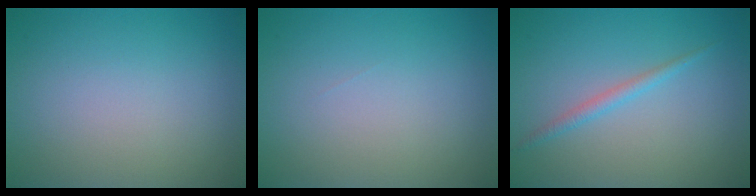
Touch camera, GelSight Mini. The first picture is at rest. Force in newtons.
{"total": 0.0}
{"total": 1.3, "press": 1.3, "slide": 0.1}